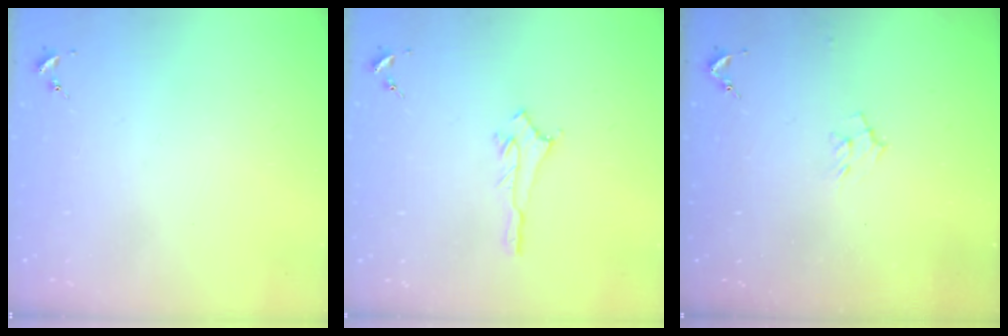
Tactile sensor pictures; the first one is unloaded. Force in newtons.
{"total": 2.9, "press": 2.9, "slide": 0.3}
{"total": 6.2, "press": 6.1, "slide": 0.9}